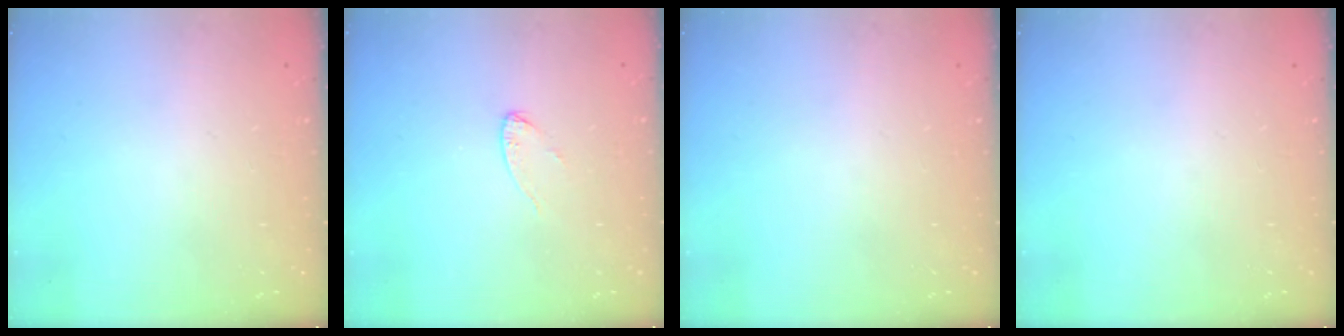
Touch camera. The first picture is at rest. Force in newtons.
{"total": 3.9, "press": 3.9, "slide": 0.3}
{"total": 0.0}
{"total": 0.0}